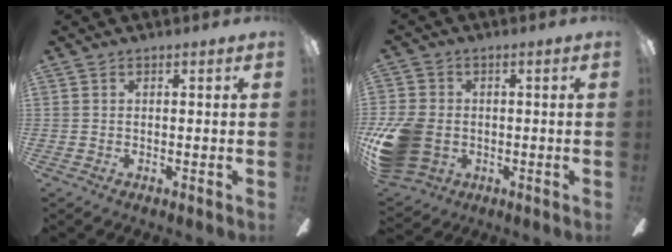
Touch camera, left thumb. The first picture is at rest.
{"total": 14.0, "force": [-3.0, 10.8, 8.4], "torque": [-0.172, 0.021, -0.052]}